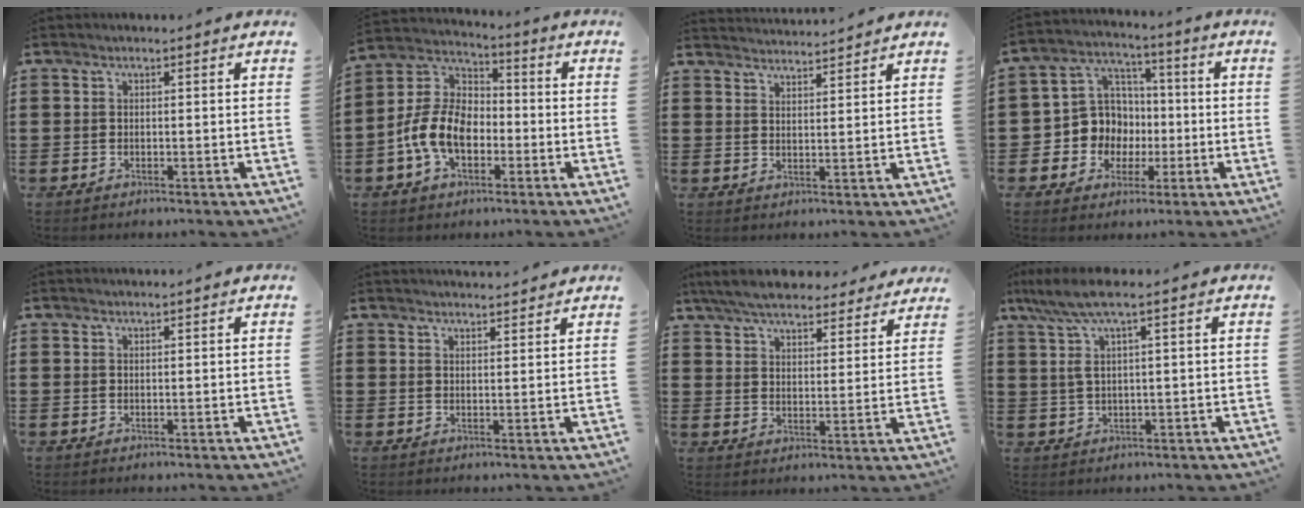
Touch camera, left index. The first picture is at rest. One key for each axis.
{"total": 9.7, "fx": -3.3, "fy": 6.2, "fz": 6.8, "tx": -0.178, "ty": 0.001, "tz": -0.073}
{"total": 2.8, "fx": 2.7, "fy": -0.4, "fz": -0.3, "tx": -0.004, "ty": -0.013, "tz": 0.051}
{"total": 8.5, "fx": -0.7, "fy": 8.3, "fz": 1.9, "tx": -0.088, "ty": 0.000, "tz": -0.011}
{"total": 0.5, "fx": 0.5, "fy": -0.1, "fz": 0.1, "tx": -0.003, "ty": -0.001, "tz": 0.011}
{"total": 2.2, "fx": 2.2, "fy": -0.1, "fz": -0.1, "tx": -0.003, "ty": -0.003, "tz": 0.042}
{"total": 6.6, "fx": 6.2, "fy": 1.0, "fz": 2.0, "tx": -0.063, "ty": -0.020, "tz": 0.113}
{"total": 5.1, "fx": 2.4, "fy": 0.2, "fz": 4.5, "tx": -0.111, "ty": -0.007, "tz": 0.034}